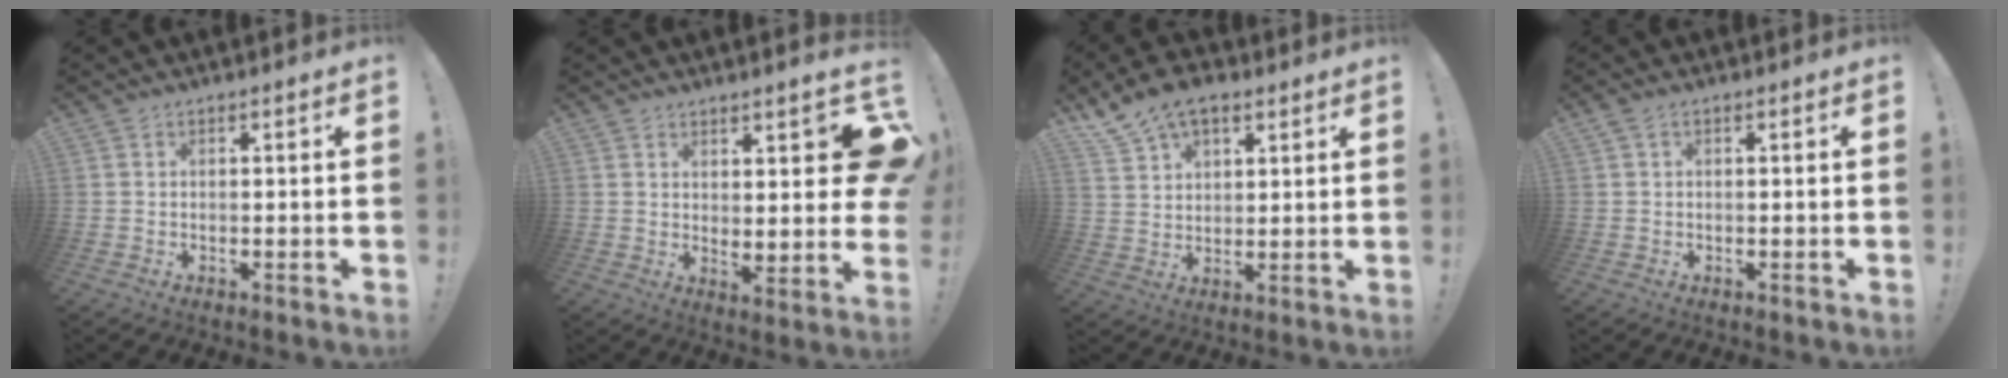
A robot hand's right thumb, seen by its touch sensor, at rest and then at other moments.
{"total": 8.6, "force": [5.5, 3.1, 5.9], "torque": [-0.065, -0.051, 0.102]}
{"total": 10.4, "force": [7.1, 5.9, 4.8], "torque": [-0.082, -0.033, 0.137]}
{"total": 1.3, "force": [0.4, 0.9, 0.9], "torque": [-0.023, 0.004, 0.009]}